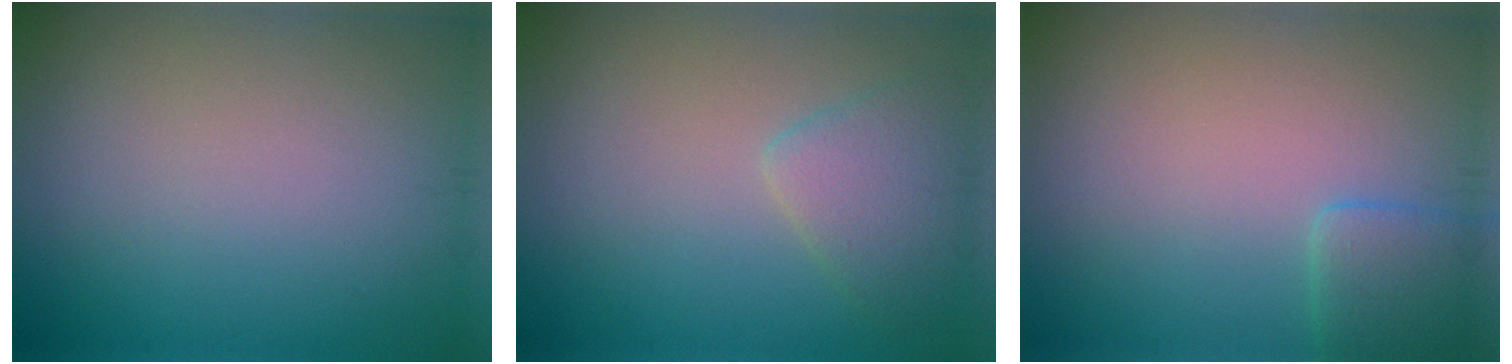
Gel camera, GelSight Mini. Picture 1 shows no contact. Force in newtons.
{"total": 2.7, "press": 2.7, "slide": 0.3}
{"total": 2.4, "press": 2.4, "slide": 0.3}